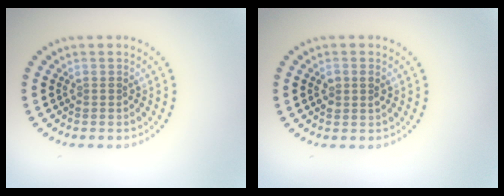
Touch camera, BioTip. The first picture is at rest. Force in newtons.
{"total": 1.4, "press": 1.4, "slide": 0.3}